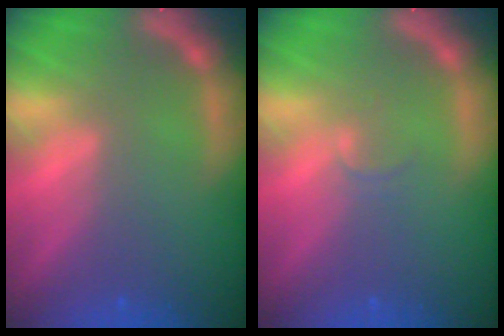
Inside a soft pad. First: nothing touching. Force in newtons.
{"total": 1.0}